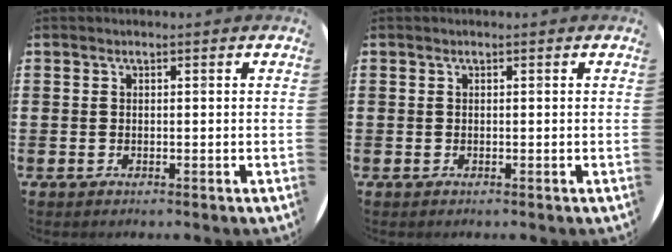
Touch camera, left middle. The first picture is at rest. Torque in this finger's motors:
{"motor_torque": [-0.01, 0.01, 0.00, 0.00]}